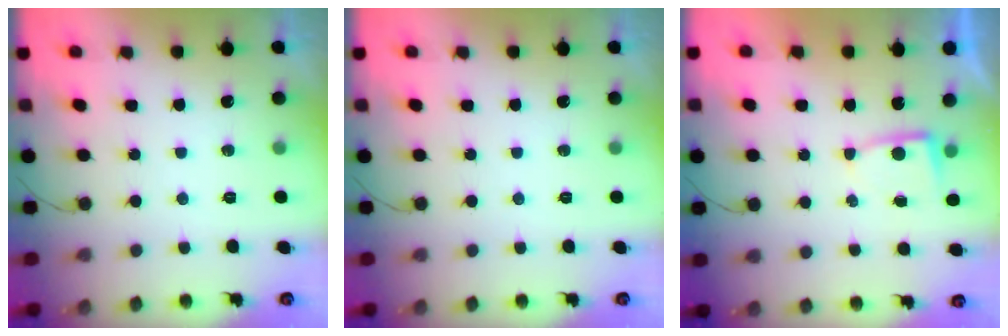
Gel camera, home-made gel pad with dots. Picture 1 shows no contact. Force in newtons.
{"total": 0.0}
{"total": 2.9, "press": 2.9, "slide": 0.4}